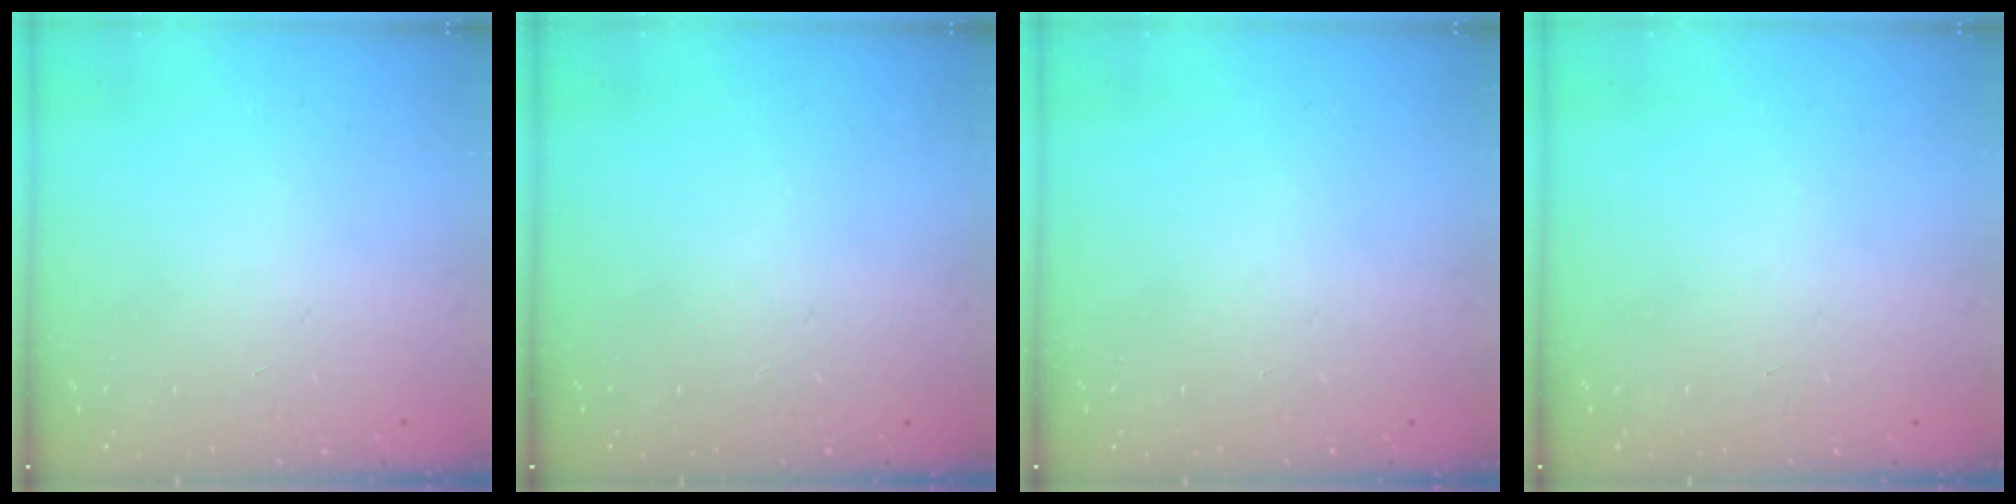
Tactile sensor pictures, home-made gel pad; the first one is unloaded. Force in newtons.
{"total": 0.0}
{"total": 0.0}
{"total": 0.0}